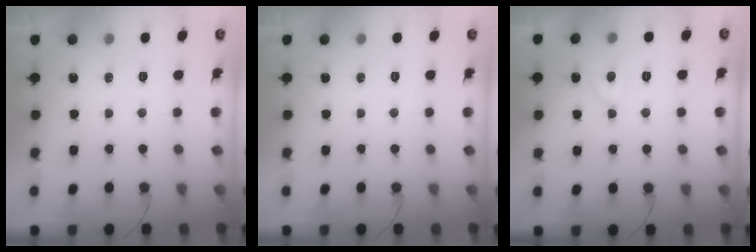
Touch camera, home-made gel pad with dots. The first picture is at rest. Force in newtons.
{"total": 0.0}
{"total": 5.6, "press": 5.6, "slide": 0.3}